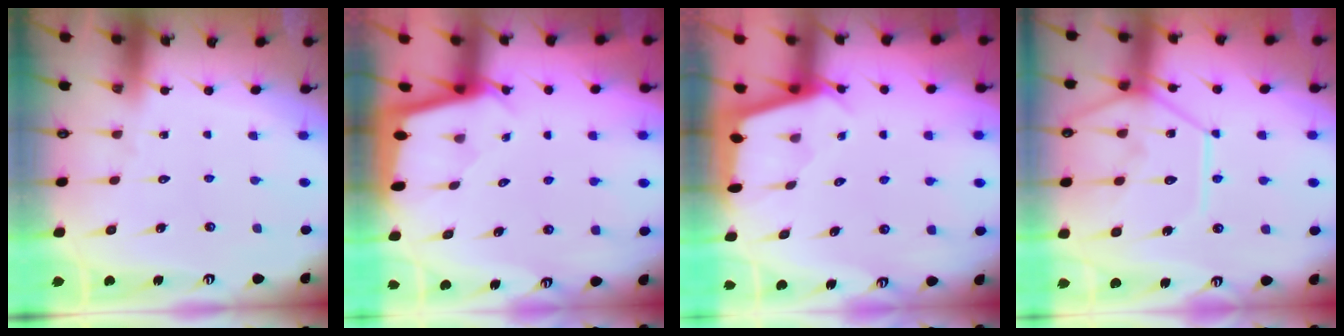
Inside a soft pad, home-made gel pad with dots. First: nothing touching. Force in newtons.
{"total": 1.9, "press": 1.9, "slide": 0.2}
{"total": 2.4, "press": 2.4, "slide": 0.3}
{"total": 14.1, "press": 14.0, "slide": 1.5}